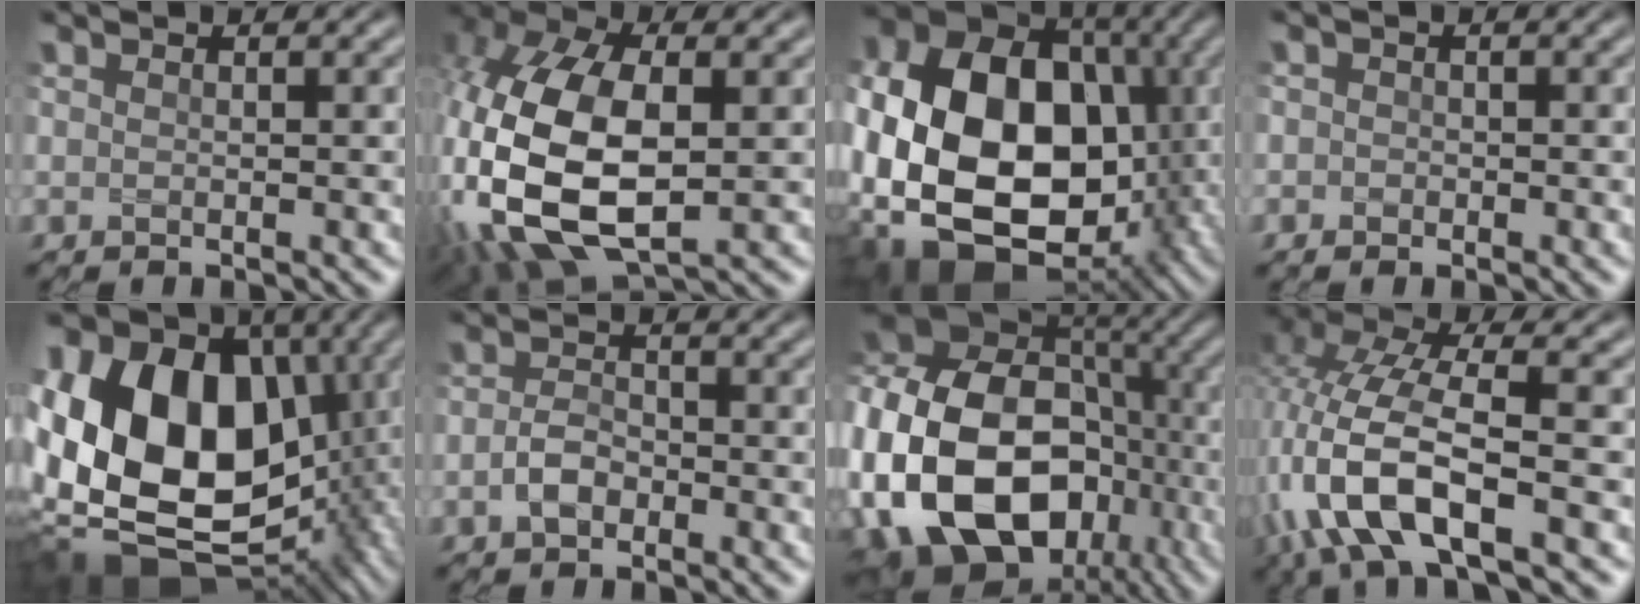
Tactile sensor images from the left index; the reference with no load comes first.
{"total": 13.6, "force": [-1.1, 7.8, 11.1], "torque": [-0.265, -0.017, -0.016]}
{"total": 20.9, "force": [-2.6, 15.5, 13.7], "torque": [-0.280, -0.028, -0.050]}
{"total": 1.0, "force": [-0.3, 0.9, 0.1], "torque": [0.008, -0.004, -0.010]}
{"total": 20.8, "force": [0.4, 14.9, 14.6], "torque": [-0.287, 0.001, 0.018]}
{"total": 2.2, "force": [-0.9, 1.5, 1.4], "torque": [-0.030, 0.003, -0.023]}
{"total": 20.1, "force": [-4.4, 14.4, 13.3], "torque": [-0.264, -0.007, -0.078]}
{"total": 10.1, "force": [-3.3, 3.9, 8.7], "torque": [-0.192, 0.002, -0.075]}